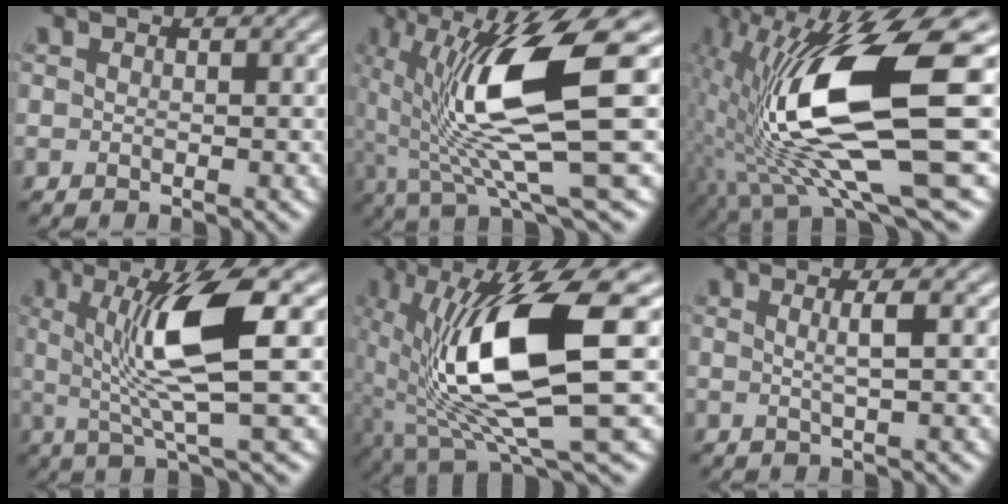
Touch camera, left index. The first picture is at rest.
{"total": 11.8, "force": [1.9, 2.6, 11.4], "torque": [-0.191, -0.003, 0.041]}
{"total": 14.6, "force": [0.2, 4.1, 14.0], "torque": [-0.268, -0.003, 0.010]}
{"total": 7.7, "force": [1.4, 1.2, 7.4], "torque": [-0.125, 0.002, 0.028]}
{"total": 12.6, "force": [1.0, 4.0, 11.9], "torque": [-0.227, -0.015, 0.029]}
{"total": 1.9, "force": [0.5, 0.3, 1.9], "torque": [-0.027, 0.008, 0.002]}